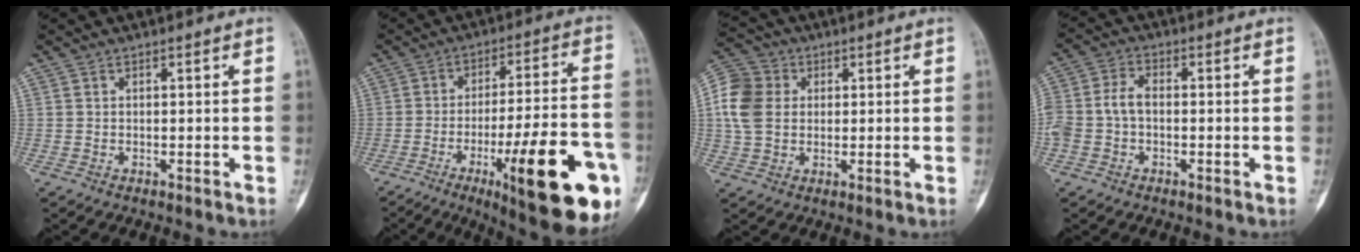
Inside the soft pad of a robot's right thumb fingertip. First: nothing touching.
{"total": 24.5, "force": [-9.5, 5.7, 21.9], "torque": [-0.263, 0.026, -0.128]}
{"total": 10.0, "force": [1.2, 8.1, 5.7], "torque": [-0.109, 0.011, 0.014]}
{"total": 6.7, "force": [-0.9, 4.5, 4.9], "torque": [-0.113, 0.022, -0.021]}